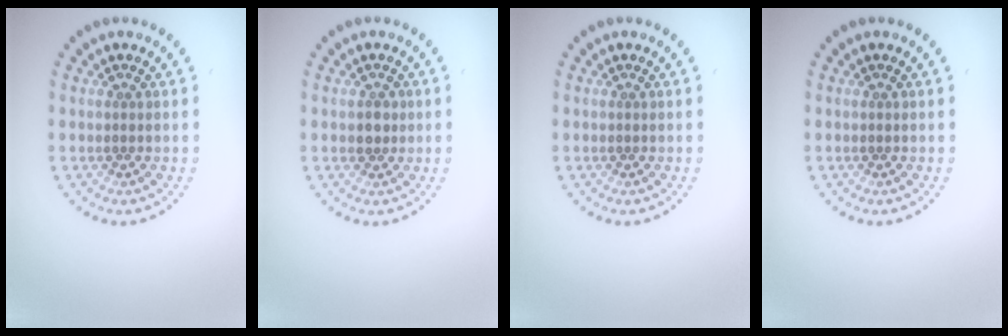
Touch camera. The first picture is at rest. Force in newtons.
{"total": 1.4, "press": 1.3, "slide": 0.4}
{"total": 0.0}
{"total": 0.0}